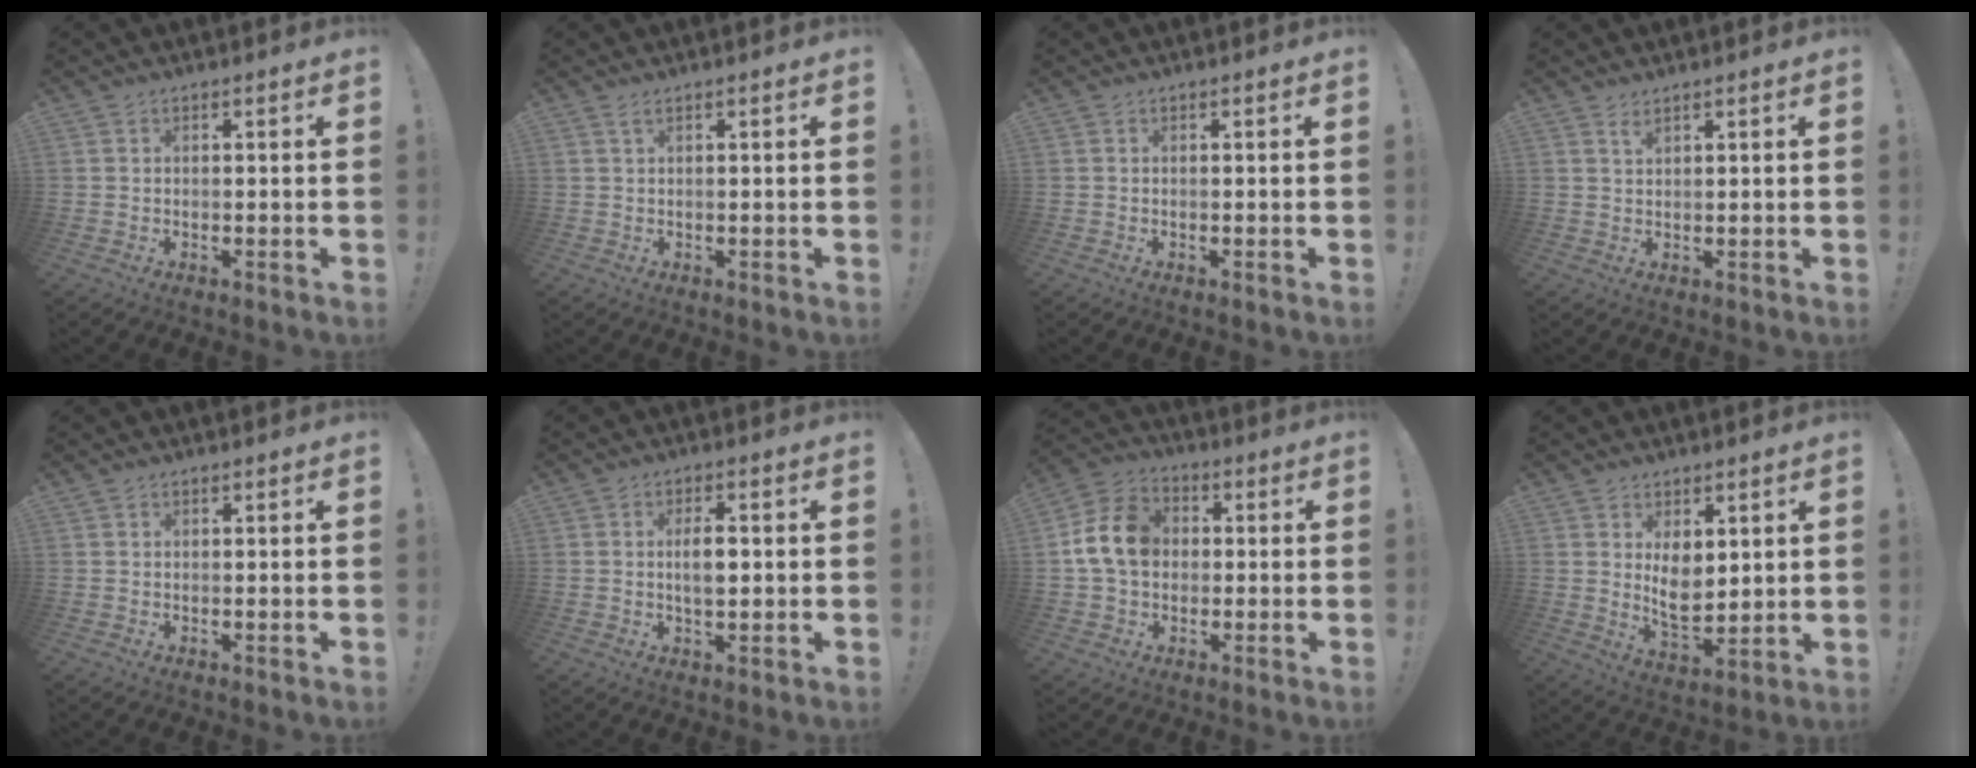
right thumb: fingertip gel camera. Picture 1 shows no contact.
{"total": 1.3, "force": [0.7, 0.0, 1.1], "torque": [-0.016, -0.002, 0.010]}
{"total": 0.0}
{"total": 1.5, "force": [1.2, 0.4, 0.9], "torque": [-0.011, -0.004, 0.020]}
{"total": 0.5, "force": [0.3, 0.4, 0.1], "torque": [0.006, -0.003, 0.004]}
{"total": 5.4, "force": [0.2, 2.3, 4.9], "torque": [-0.078, 0.000, -0.004]}
{"total": 13.3, "force": [1.3, 10.4, 8.2], "torque": [-0.149, 0.013, 0.029]}
{"total": 8.3, "force": [2.9, 5.5, 5.5], "torque": [-0.095, -0.026, 0.057]}